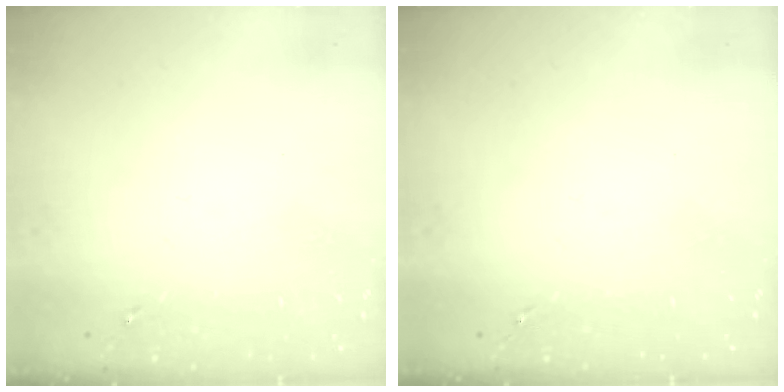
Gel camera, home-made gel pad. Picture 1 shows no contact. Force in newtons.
{"total": 0.0}